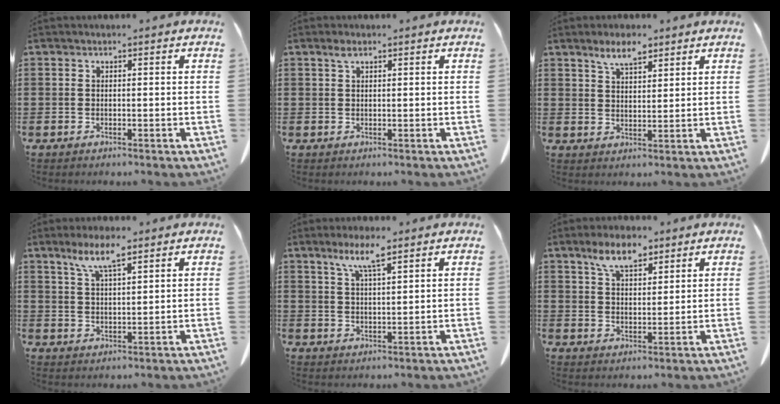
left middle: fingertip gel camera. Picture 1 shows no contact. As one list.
[{"total": 1.4, "force": [0.8, 0.6, 1.0], "torque": [-0.024, 0.001, 0.015]}, {"total": 4.8, "force": [3.5, 1.5, 2.9], "torque": [-0.056, -0.003, 0.062]}, {"total": 6.3, "force": [4.1, 1.4, 4.7], "torque": [-0.101, 0.000, 0.072]}, {"total": 5.7, "force": [3.8, 0.9, 4.2], "torque": [-0.093, 0.001, 0.065]}, {"total": 6.8, "force": [4.8, 2.8, 4.0], "torque": [-0.083, -0.003, 0.086]}]